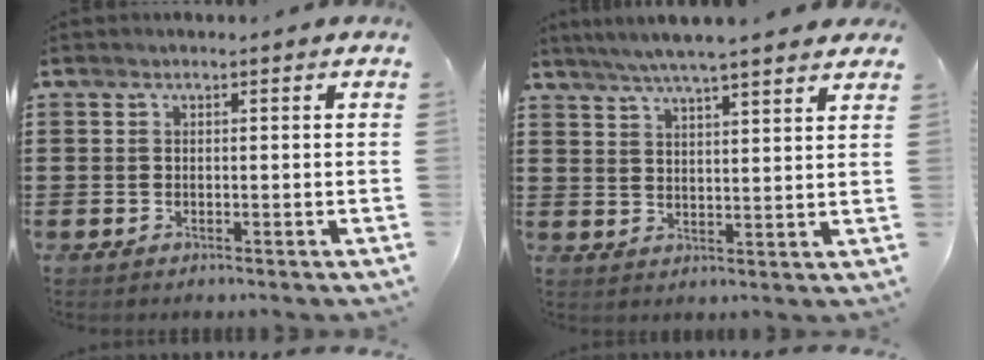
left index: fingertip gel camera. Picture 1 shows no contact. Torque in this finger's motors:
{"motor_torque": [2.14, 0.00, 0.60, 0.21]}